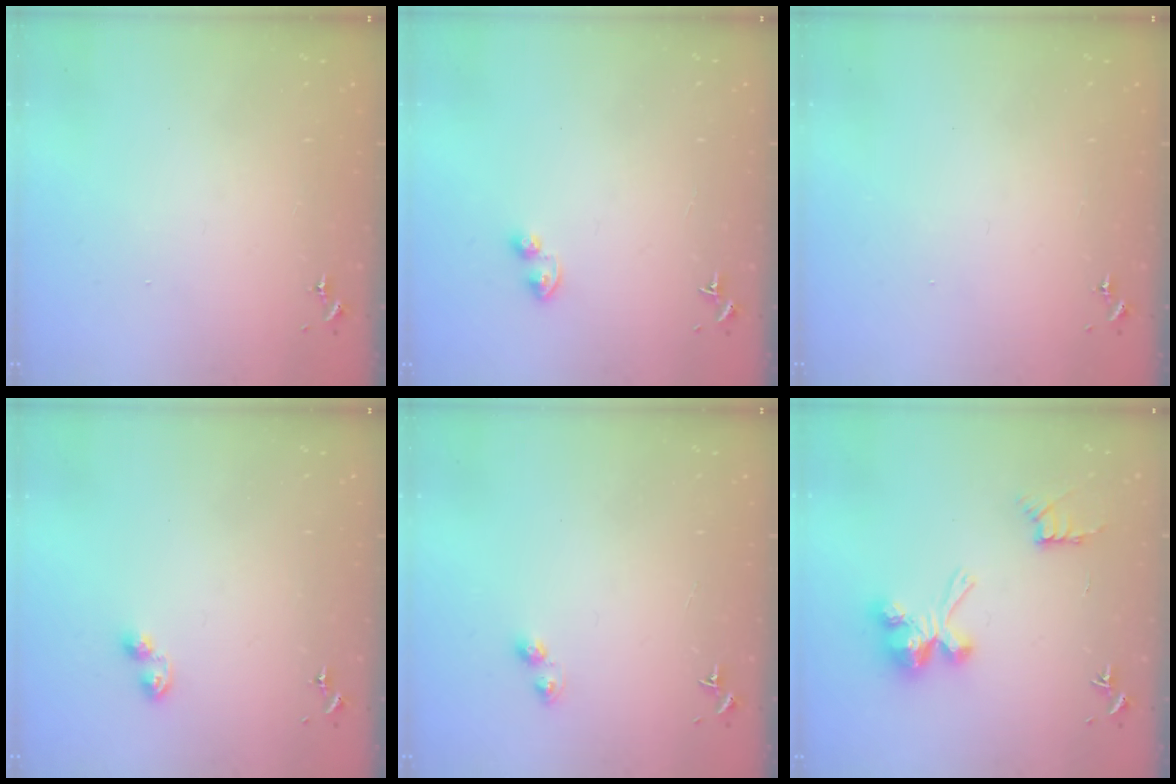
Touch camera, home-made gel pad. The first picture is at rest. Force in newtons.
{"total": 4.2, "press": 4.1, "slide": 0.8}
{"total": 0.0}
{"total": 3.8, "press": 3.8, "slide": 0.5}
{"total": 3.4, "press": 3.3, "slide": 0.5}
{"total": 10.8, "press": 10.8, "slide": 0.6}